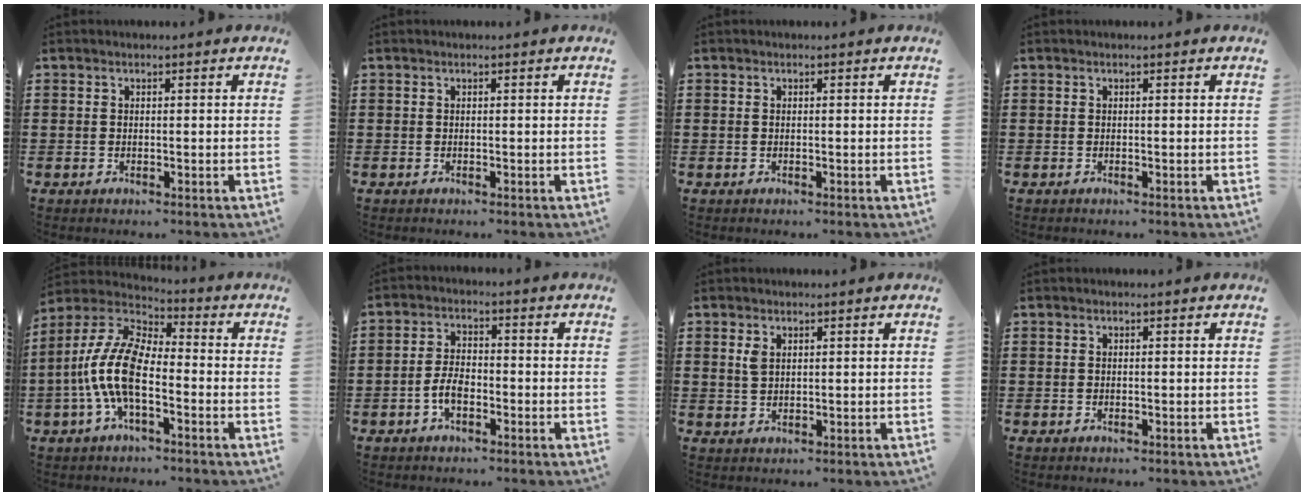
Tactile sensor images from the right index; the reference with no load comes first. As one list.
[{"total": 0.0}, {"total": 0.0}, {"total": 0.0}, {"total": 11.3, "force": [-2.8, 5.0, 9.8], "torque": [-0.240, -0.006, -0.059]}, {"total": 4.4, "force": [-1.7, 2.2, 3.4], "torque": [-0.081, -0.002, -0.037]}, {"total": 1.9, "force": [0.9, 1.0, 1.3], "torque": [-0.030, 0.003, 0.016]}, {"total": 0.0}]